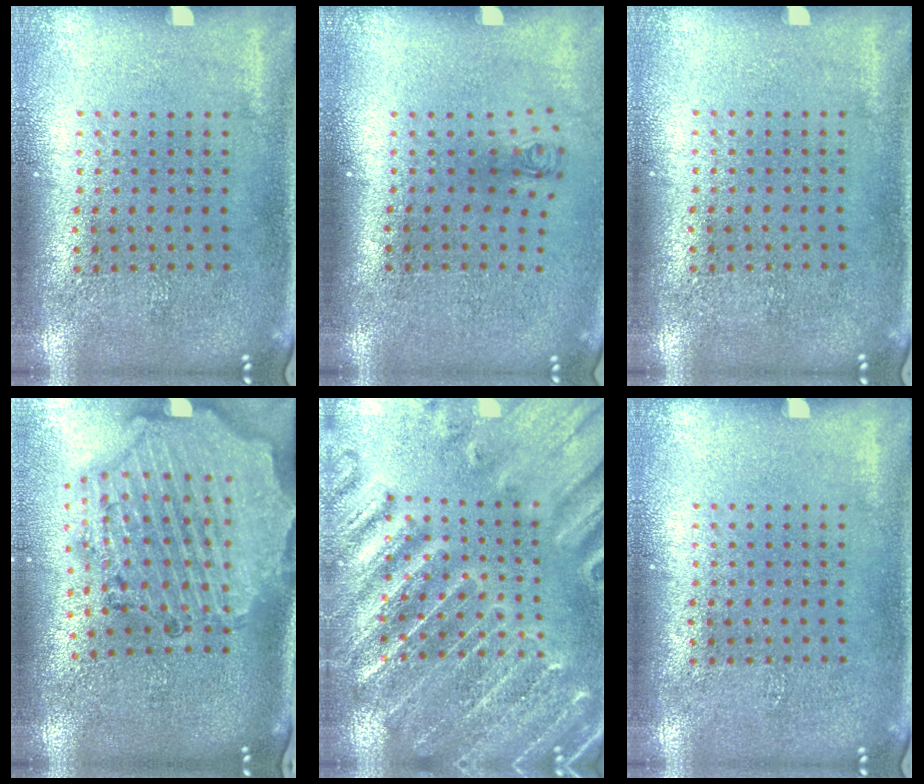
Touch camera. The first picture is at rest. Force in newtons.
{"total": 0.7, "press": 0.3, "slide": 0.6}
{"total": 0.0}
{"total": 2.7, "press": 2.5, "slide": 1.1}
{"total": 3.6, "press": 3.5, "slide": 1.0}
{"total": 0.0}